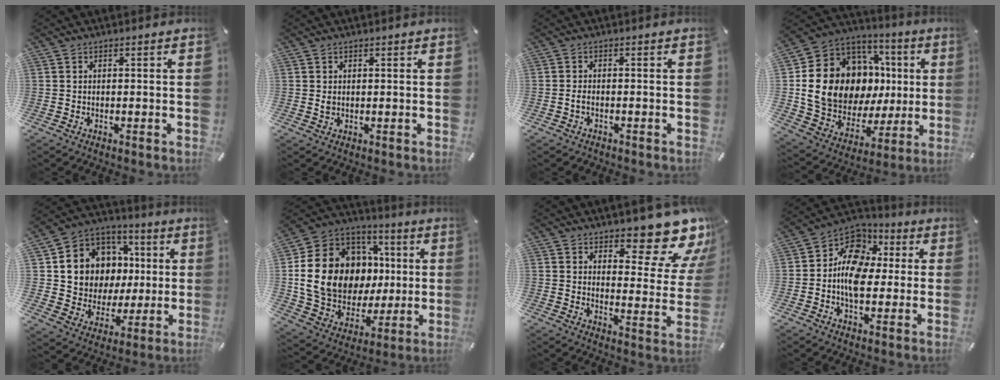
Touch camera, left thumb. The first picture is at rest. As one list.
[{"total": 1.0, "force": [0.3, 0.8, 0.5], "torque": [-0.004, -0.001, 0.005]}, {"total": 1.7, "force": [-0.7, 1.0, 1.1], "torque": [-0.022, 0.004, -0.014]}, {"total": 18.6, "force": [1.9, 15.1, 10.6], "torque": [-0.208, -0.020, 0.050]}, {"total": 12.8, "force": [2.0, 12.1, 3.7], "torque": [-0.061, -0.014, 0.053]}, {"total": 20.0, "force": [1.1, 16.5, 11.4], "torque": [-0.236, 0.001, 0.031]}, {"total": 15.0, "force": [11.9, 5.5, 7.3], "torque": [-0.081, -0.110, 0.195]}, {"total": 11.9, "force": [-0.9, 9.0, 7.6], "torque": [-0.140, 0.009, -0.017]}]